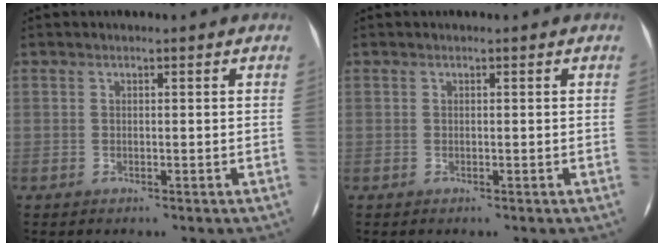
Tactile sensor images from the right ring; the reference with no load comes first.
{"total": 0.0}